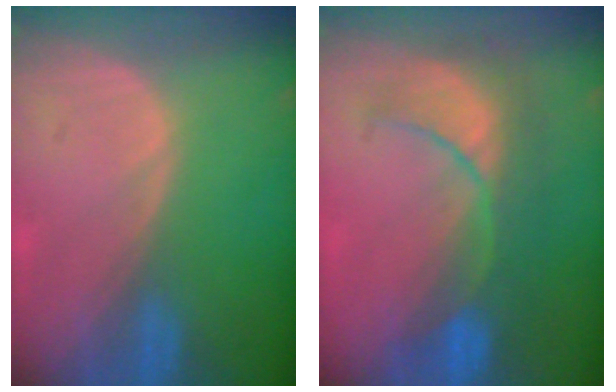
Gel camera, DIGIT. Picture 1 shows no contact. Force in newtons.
{"total": 8.4, "press": 8.3, "slide": 1.3}